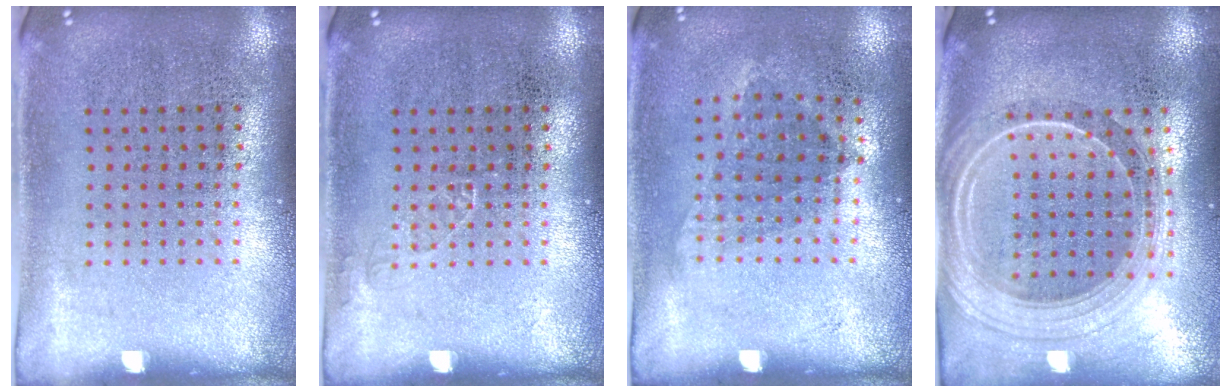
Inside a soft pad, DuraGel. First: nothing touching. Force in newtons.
{"total": 0.6, "press": 0.6, "slide": 0.0}
{"total": 0.9, "press": 0.7, "slide": 0.6}
{"total": 2.5, "press": 2.1, "slide": 1.3}